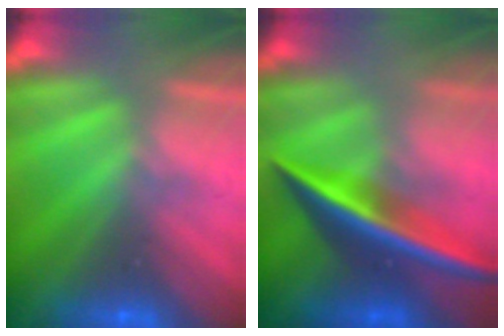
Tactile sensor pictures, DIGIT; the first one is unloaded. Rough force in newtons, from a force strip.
{"total": 2.5}